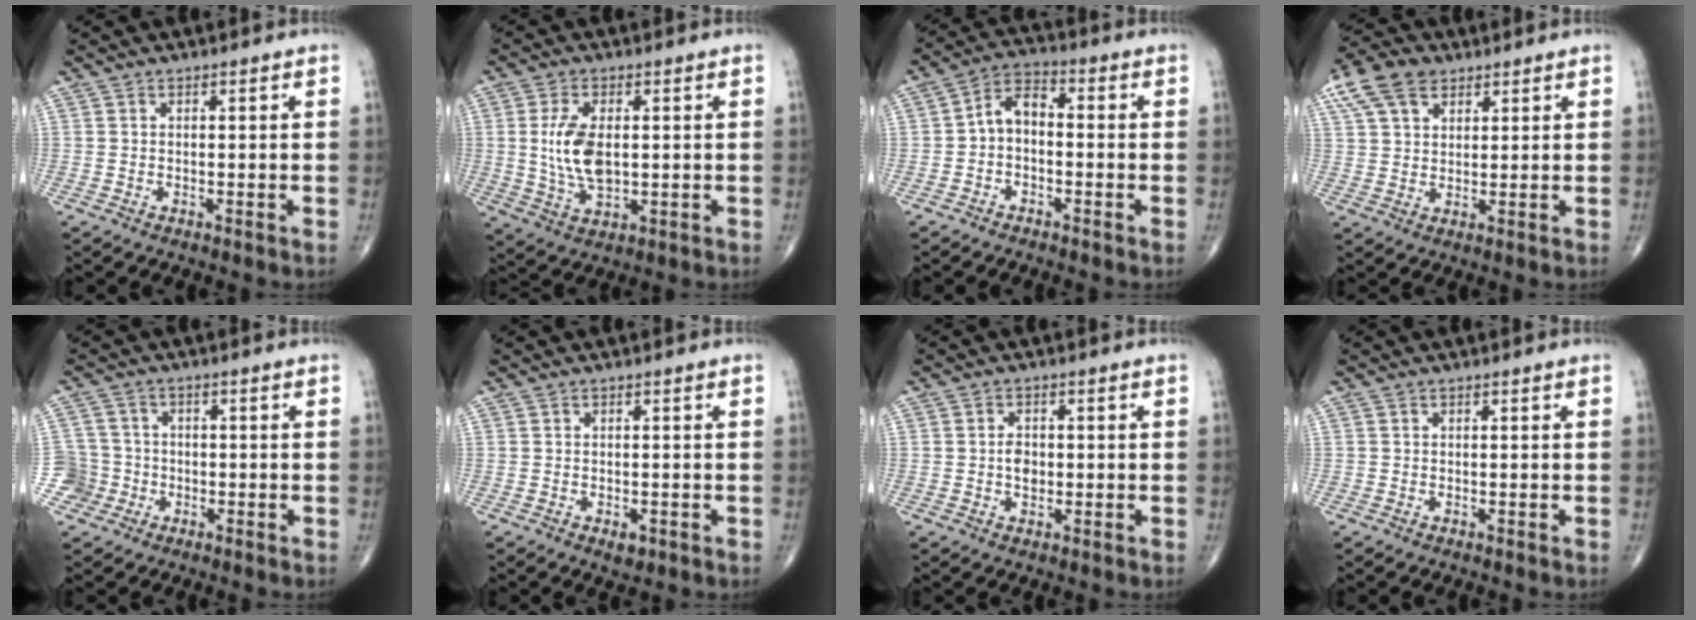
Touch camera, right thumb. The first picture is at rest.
{"total": 8.9, "force": [0.7, 4.6, 7.6], "torque": [-0.150, -0.010, 0.019]}
{"total": 5.8, "force": [-0.8, 3.7, 4.4], "torque": [-0.070, 0.029, -0.029]}
{"total": 10.1, "force": [5.3, 6.2, 5.8], "torque": [-0.105, 0.003, 0.100]}
{"total": 5.6, "force": [-2.3, 5.2, -0.3], "torque": [0.033, 0.021, -0.046]}
{"total": 1.9, "force": [-0.8, 1.1, 1.3], "torque": [-0.014, 0.000, -0.008]}
{"total": 2.7, "force": [-0.2, 1.9, 1.8], "torque": [-0.019, 0.003, -0.007]}
{"total": 0.0}